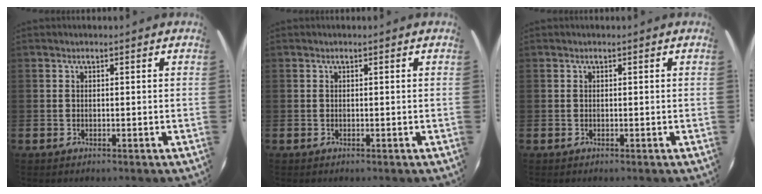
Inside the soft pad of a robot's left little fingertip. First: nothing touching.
{"total": 0.0}
{"total": 0.0}